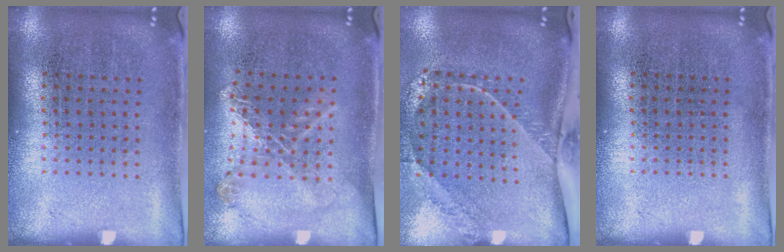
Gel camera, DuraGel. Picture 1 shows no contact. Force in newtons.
{"total": 1.1, "press": 1.1, "slide": 0.3}
{"total": 2.6, "press": 1.7, "slide": 2.0}
{"total": 0.0}